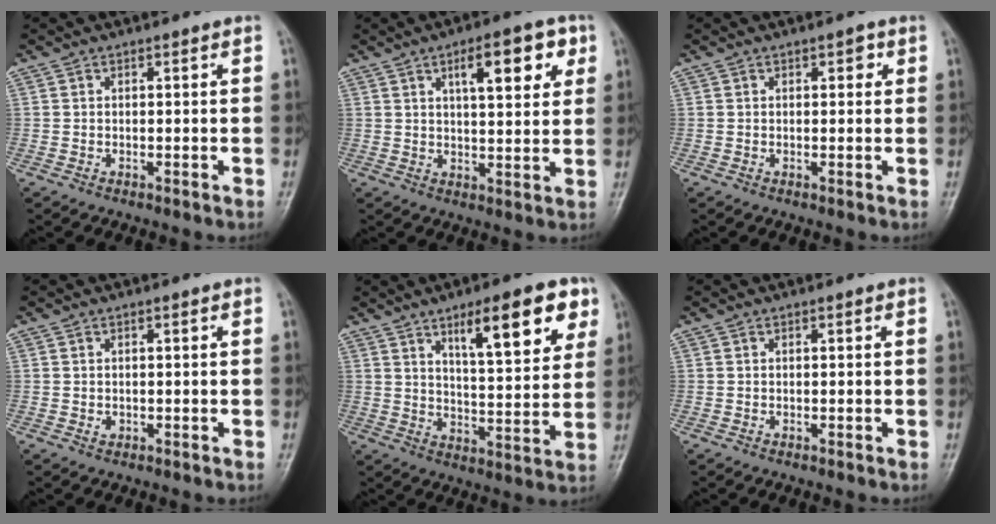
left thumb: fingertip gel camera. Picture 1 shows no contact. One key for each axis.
{"total": 10.5, "fx": 4.5, "fy": 3.8, "fz": 8.7, "tx": -0.100, "ty": -0.012, "tz": 0.062}
{"total": 2.0, "fx": 0.9, "fy": 1.0, "fz": 1.4, "tx": -0.010, "ty": 0.001, "tz": 0.008}
{"total": 0.8, "fx": 0.1, "fy": 0.6, "fz": 0.5, "tx": -0.003, "ty": 0.000, "tz": 0.003}
{"total": 14.8, "fx": 7.9, "fy": 4.7, "fz": 11.7, "tx": -0.140, "ty": -0.032, "tz": 0.119}
{"total": 0.0}